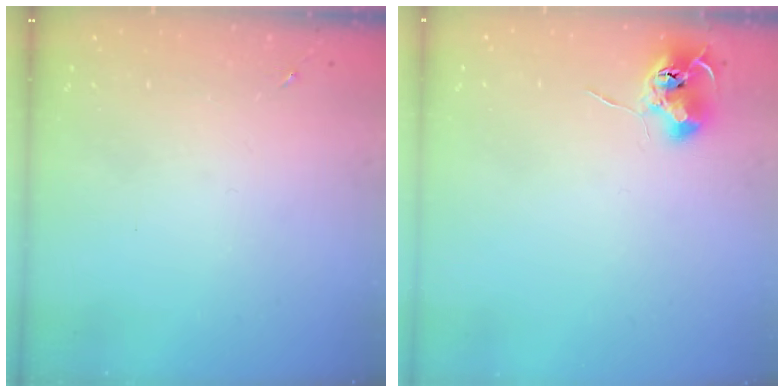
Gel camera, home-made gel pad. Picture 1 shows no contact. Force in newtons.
{"total": 7.8, "press": 7.8, "slide": 0.8}